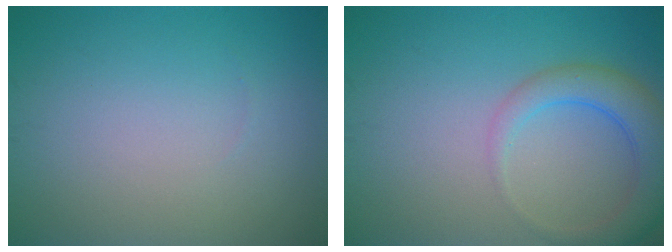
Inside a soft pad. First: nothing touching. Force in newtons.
{"total": 4.3, "press": 4.3, "slide": 0.5}